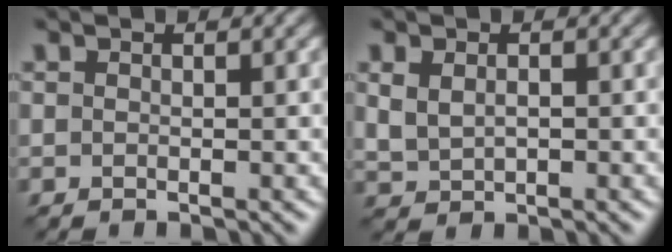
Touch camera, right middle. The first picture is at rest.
{"total": 2.0, "force": [0.4, 1.3, 1.5], "torque": [-0.036, -0.004, 0.015]}